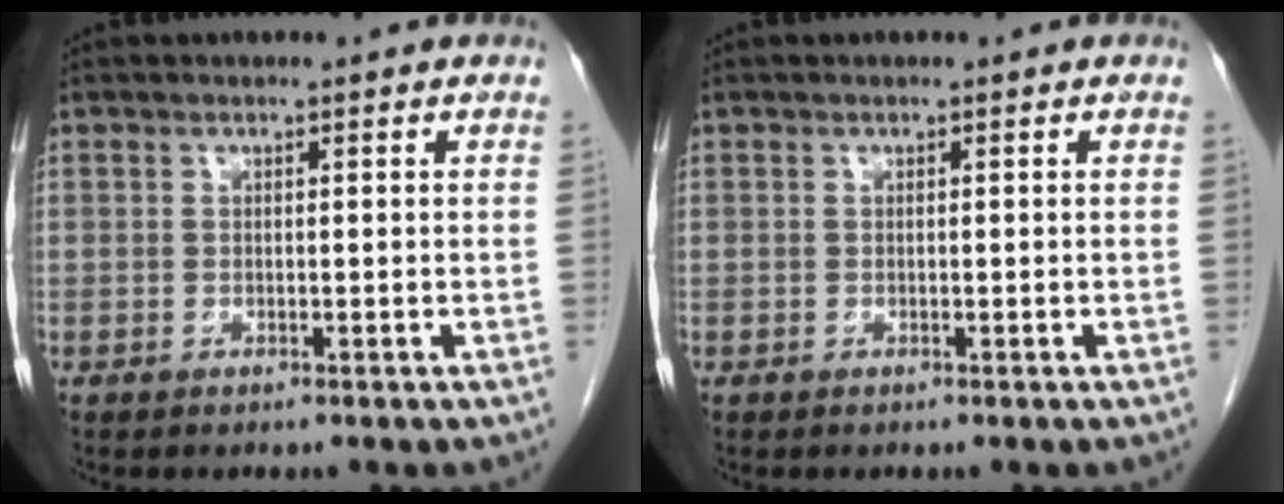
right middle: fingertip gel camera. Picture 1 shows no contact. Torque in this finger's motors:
{"motor_torque": [0.00, 0.00, 0.00, 0.00]}